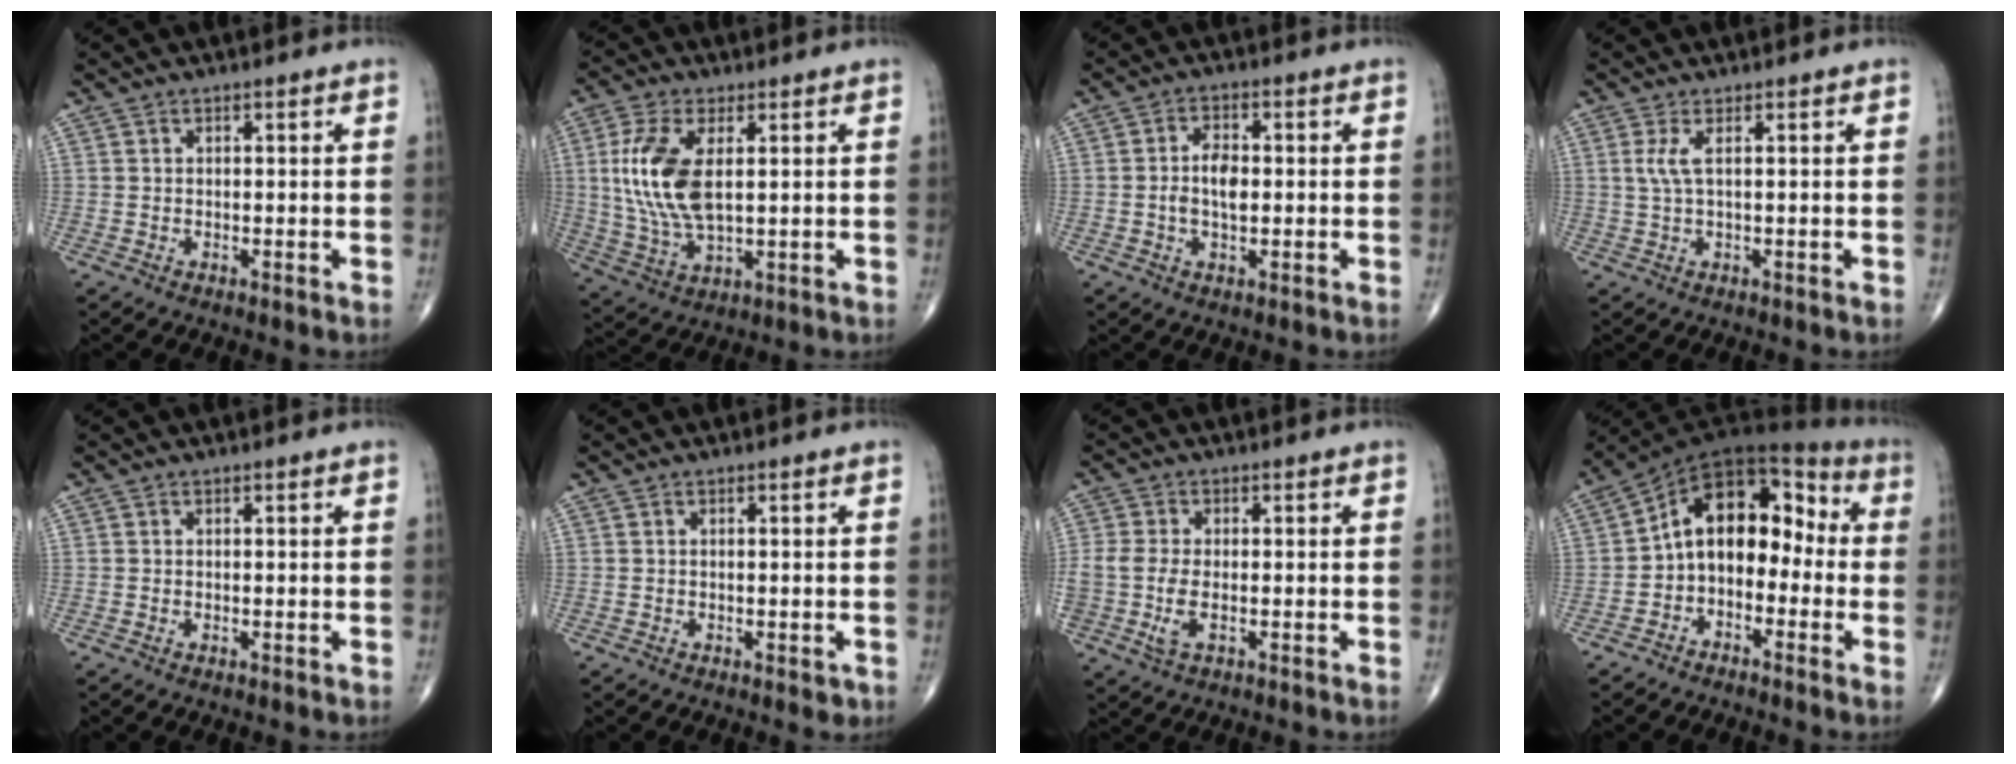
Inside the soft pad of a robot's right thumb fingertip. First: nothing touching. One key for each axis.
{"total": 13.1, "fx": 2.1, "fy": 6.2, "fz": 11.3, "tx": -0.249, "ty": -0.007, "tz": 0.048}
{"total": 5.0, "fx": -0.2, "fy": 2.6, "fz": 4.2, "tx": -0.072, "ty": 0.005, "tz": -0.007}
{"total": 2.5, "fx": 0.6, "fy": 0.3, "fz": 2.4, "tx": -0.070, "ty": 0.004, "tz": 0.017}
{"total": 0.0}
{"total": 1.4, "fx": -0.5, "fy": 0.6, "fz": 1.1, "tx": -0.013, "ty": -0.001, "tz": -0.003}
{"total": 6.3, "fx": -1.7, "fy": 3.2, "fz": 5.1, "tx": -0.126, "ty": -0.002, "tz": -0.031}
{"total": 12.7, "fx": -1.7, "fy": 8.6, "fz": 9.2, "tx": -0.110, "ty": 0.064, "tz": -0.045}